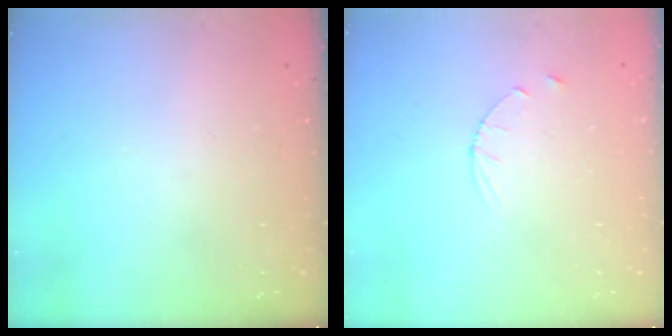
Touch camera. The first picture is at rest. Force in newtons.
{"total": 3.0, "press": 2.9, "slide": 0.4}